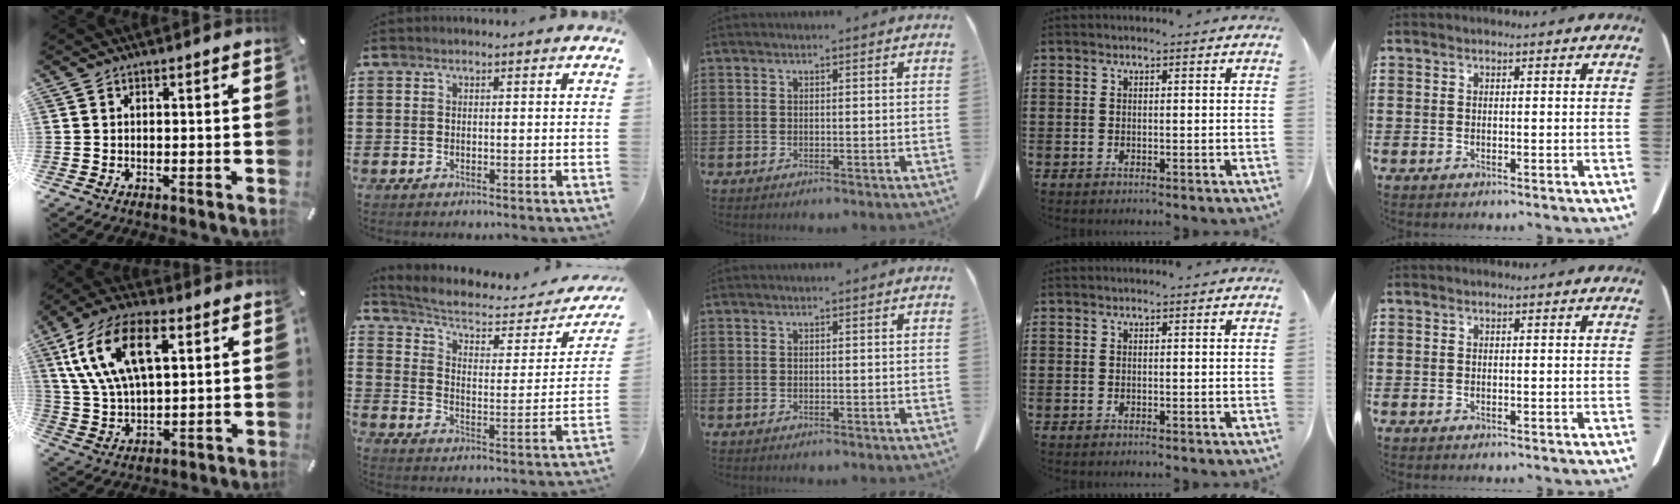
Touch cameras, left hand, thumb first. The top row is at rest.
{"thumb": {"total": 17.0, "force": [7.1, 9.2, 12.4], "torque": [-0.275, -0.003, 0.122]}, "index": {"total": 4.7, "force": [3.3, 1.8, 2.8], "torque": [-0.073, -0.020, 0.049]}}